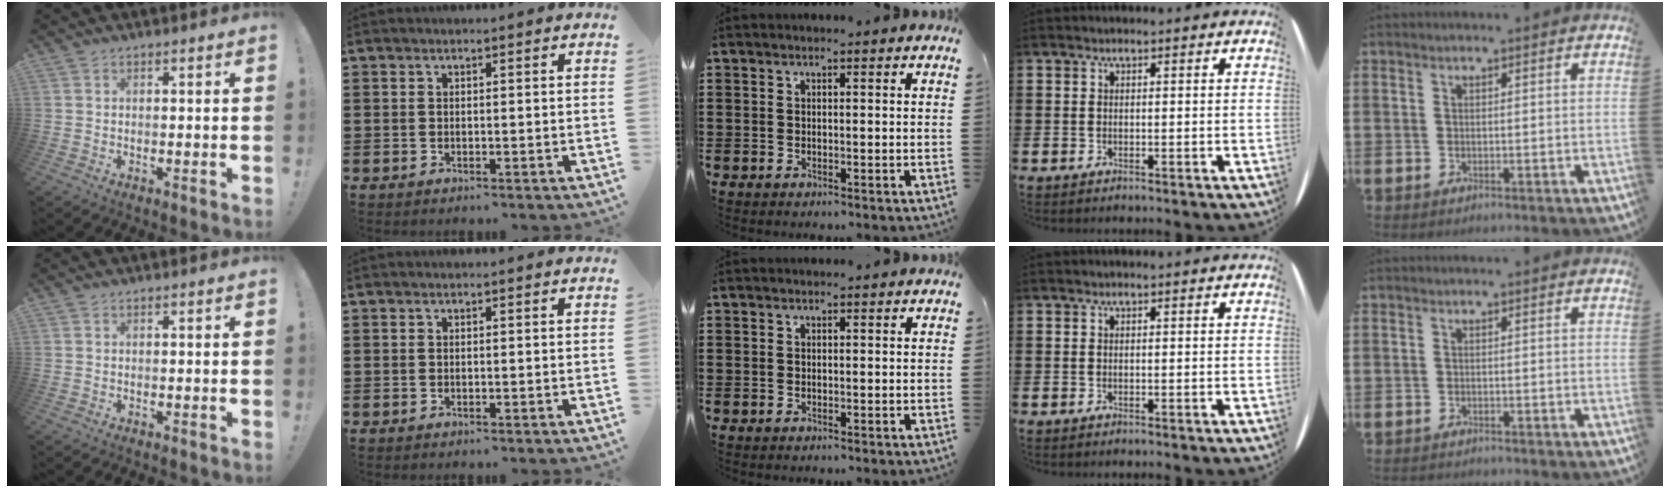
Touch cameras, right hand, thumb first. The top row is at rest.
{"little": {"total": 0.5, "force": [-0.5, 0.0, 0.0], "torque": [-0.001, -0.002, -0.011]}}